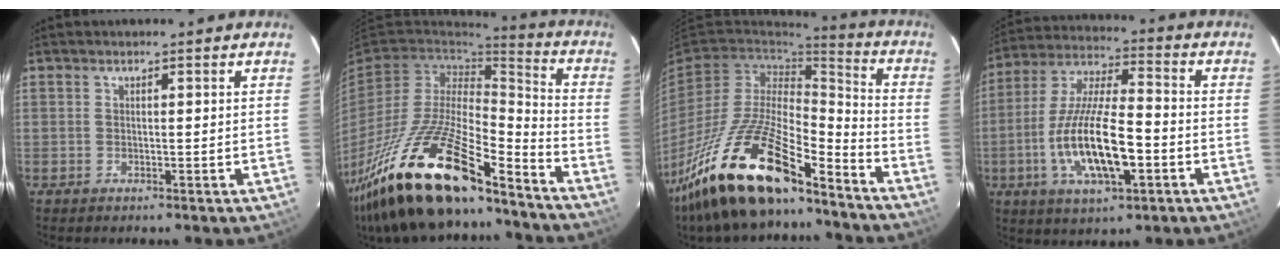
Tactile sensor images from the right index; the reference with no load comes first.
{"total": 27.2, "force": [-19.1, 7.8, 17.7], "torque": [-0.345, -0.034, -0.334]}
{"total": 23.3, "force": [-16.7, 6.9, 14.6], "torque": [-0.288, -0.017, -0.301]}
{"total": 16.7, "force": [-4.9, 5.1, 15.1], "torque": [-0.306, -0.011, -0.088]}